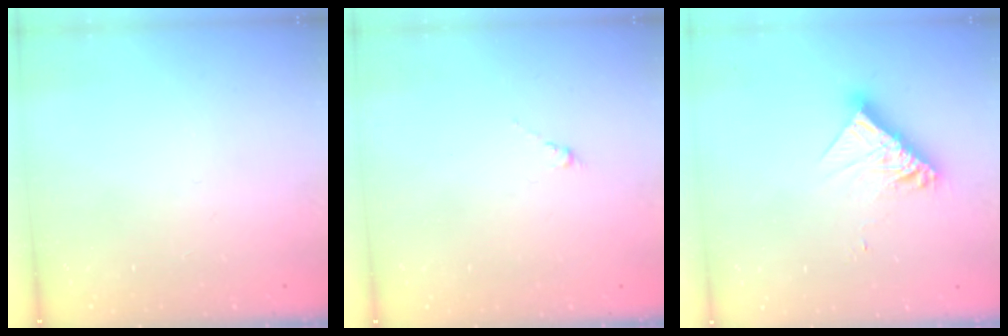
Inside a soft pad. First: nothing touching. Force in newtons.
{"total": 0.0}
{"total": 12.1, "press": 12.0, "slide": 1.1}